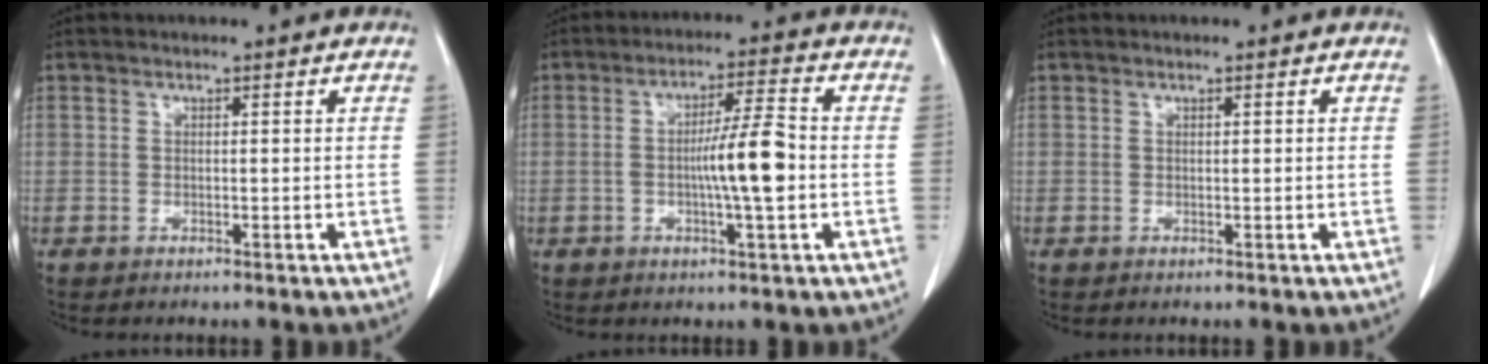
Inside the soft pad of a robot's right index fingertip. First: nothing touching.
{"total": 8.1, "force": [-1.0, 0.3, 8.0], "torque": [-0.137, 0.004, -0.021]}
{"total": 0.0}